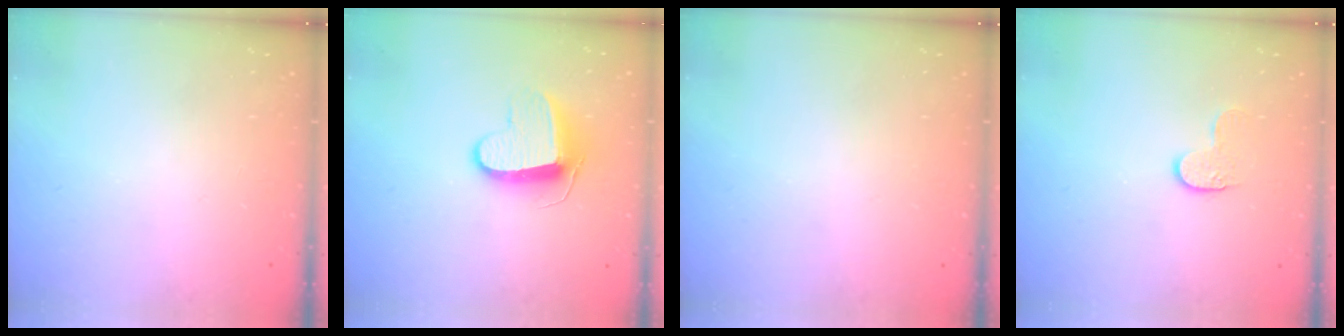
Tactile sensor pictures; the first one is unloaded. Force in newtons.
{"total": 9.5, "press": 9.5, "slide": 0.4}
{"total": 0.0}
{"total": 5.6, "press": 5.6, "slide": 0.5}